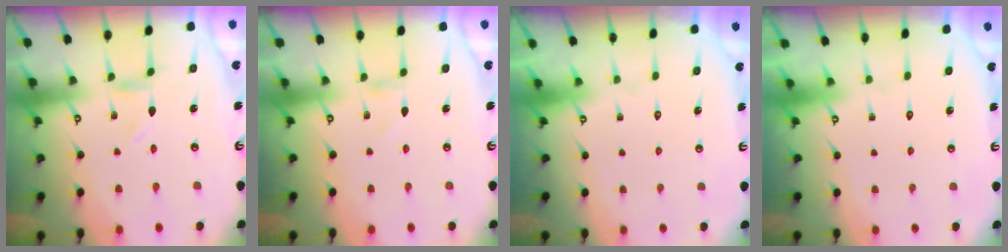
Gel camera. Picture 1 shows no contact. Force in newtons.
{"total": 0.0}
{"total": 1.5, "press": 1.5, "slide": 0.1}
{"total": 1.7, "press": 1.6, "slide": 0.1}